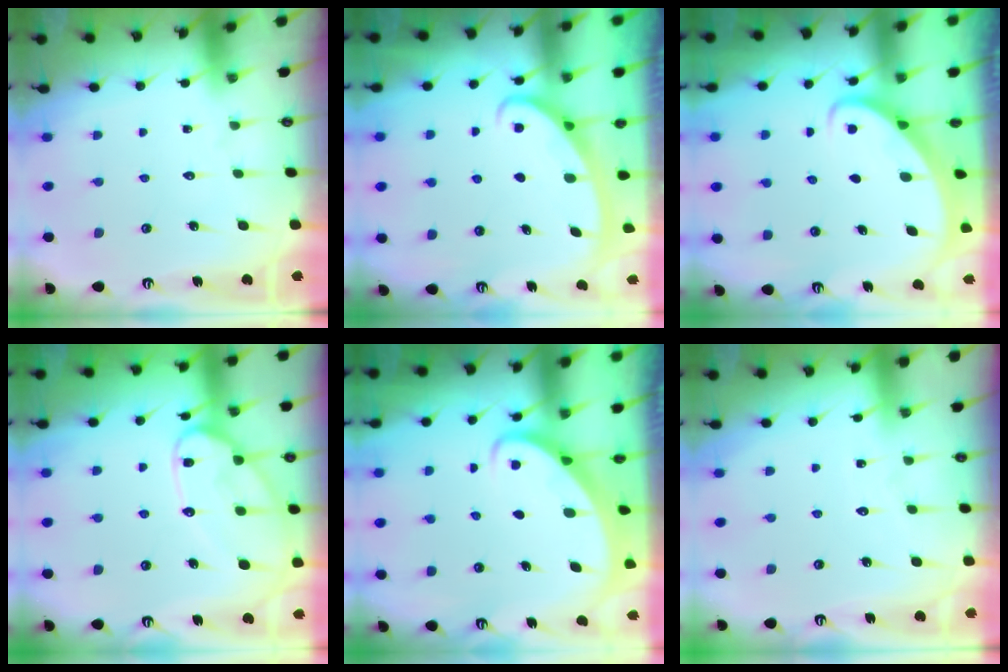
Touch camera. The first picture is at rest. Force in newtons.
{"total": 2.8, "press": 2.8, "slide": 0.4}
{"total": 2.6, "press": 2.6, "slide": 0.3}
{"total": 14.0, "press": 13.9, "slide": 1.2}
{"total": 2.6, "press": 2.6, "slide": 0.3}
{"total": 1.8, "press": 1.8, "slide": 0.2}